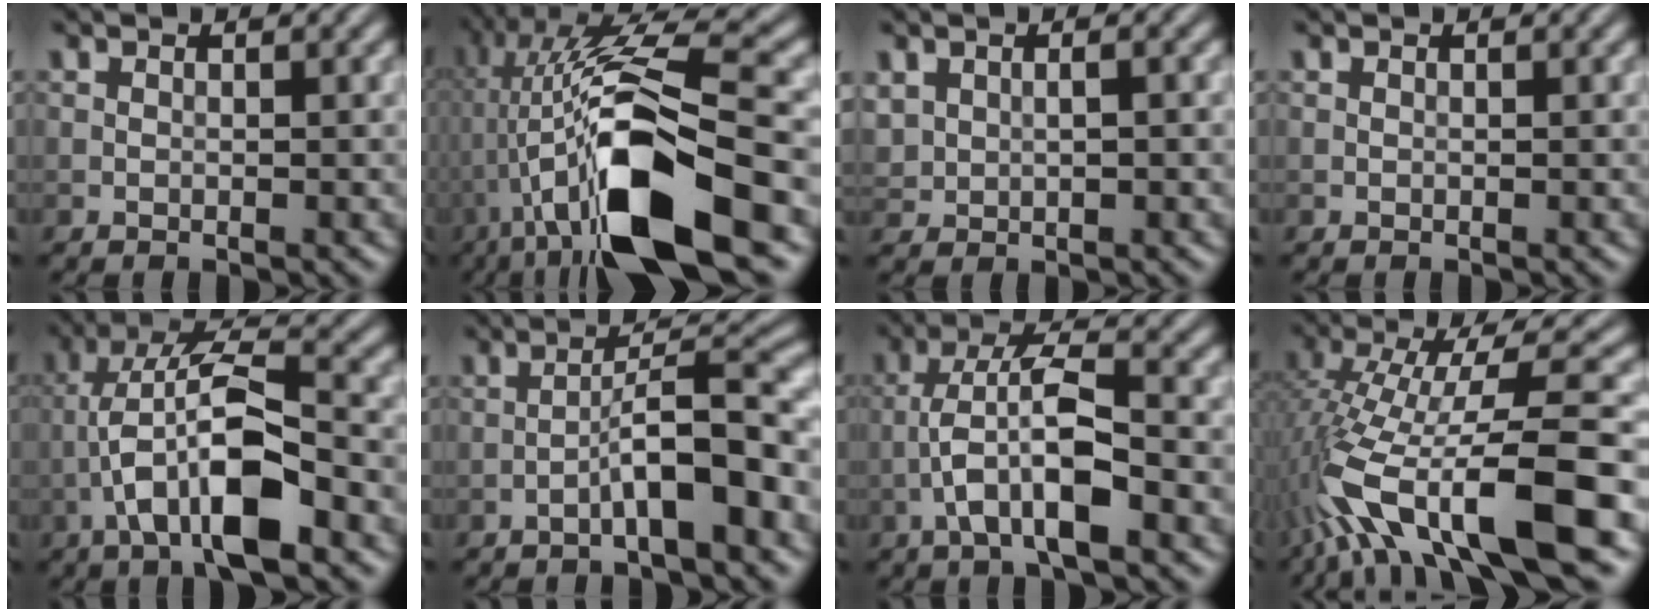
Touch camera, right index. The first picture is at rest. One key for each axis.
{"total": 14.4, "fx": -3.8, "fy": 3.8, "fz": 13.3, "tx": -0.254, "ty": 0.014, "tz": -0.061}
{"total": 1.9, "fx": 0.4, "fy": 1.3, "fz": 1.3, "tx": -0.029, "ty": -0.001, "tz": 0.014}
{"total": 0.0}
{"total": 9.1, "fx": -3.0, "fy": 2.8, "fz": 8.2, "tx": -0.161, "ty": 0.014, "tz": -0.059}
{"total": 5.8, "fx": -2.6, "fy": 0.8, "fz": 5.1, "tx": -0.080, "ty": 0.027, "tz": -0.045}
{"total": 6.5, "fx": -2.4, "fy": 1.5, "fz": 5.9, "tx": -0.112, "ty": 0.012, "tz": -0.048}
{"total": 12.7, "fx": -5.1, "fy": 3.2, "fz": 11.2, "tx": -0.203, "ty": 0.013, "tz": -0.087}